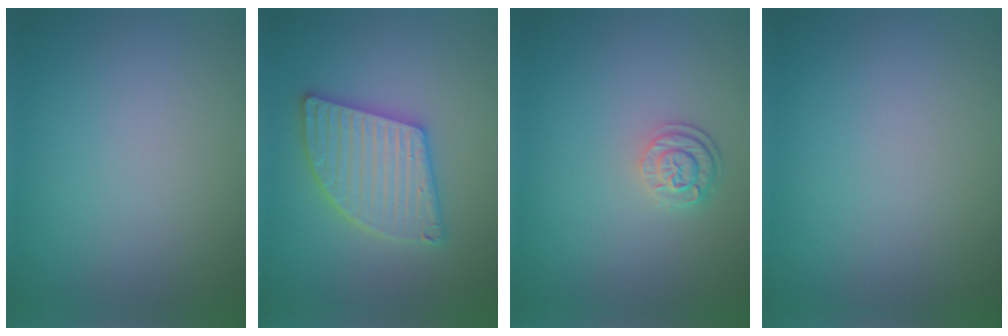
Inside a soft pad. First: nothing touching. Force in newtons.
{"total": 5.5, "press": 5.4, "slide": 0.7}
{"total": 2.3, "press": 1.8, "slide": 1.4}
{"total": 0.0}